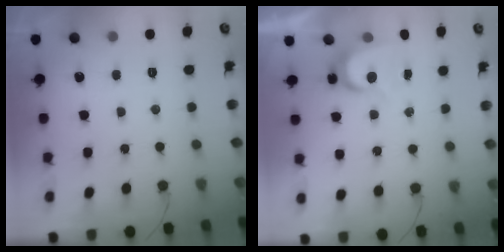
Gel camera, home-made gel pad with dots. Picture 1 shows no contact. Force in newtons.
{"total": 5.5, "press": 5.5, "slide": 0.3}